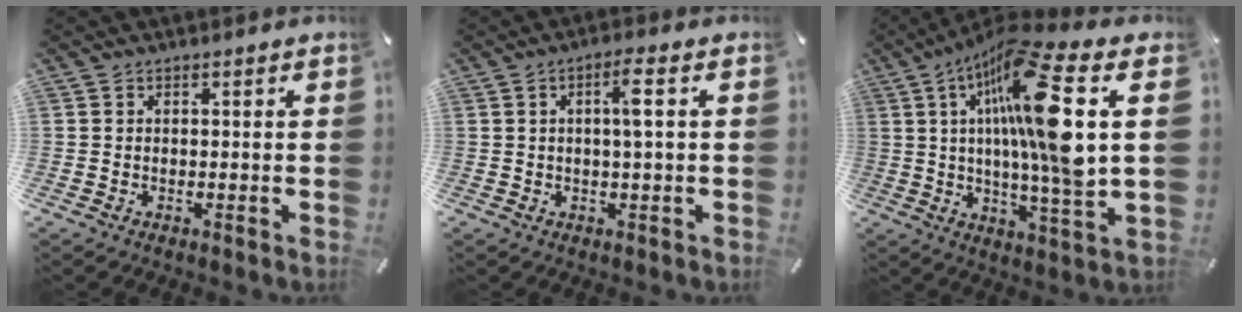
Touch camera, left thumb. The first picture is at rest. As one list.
[{"total": 4.9, "force": [0.8, 0.5, 4.8], "torque": [-0.094, 0.003, 0.009]}, {"total": 21.1, "force": [5.7, 3.5, 20.0], "torque": [-0.358, -0.033, 0.068]}]